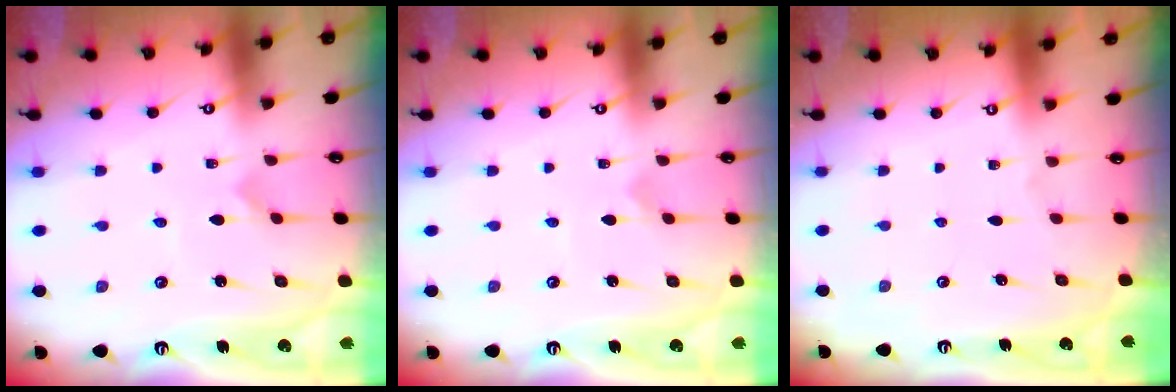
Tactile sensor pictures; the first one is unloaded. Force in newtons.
{"total": 0.0}
{"total": 0.0}